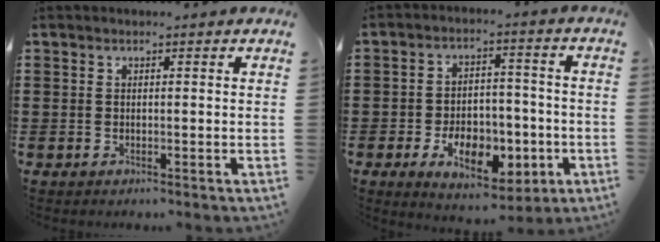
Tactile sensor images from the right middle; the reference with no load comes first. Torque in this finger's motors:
{"motor_torque": [1.29, -0.85, 0.84, 0.17]}